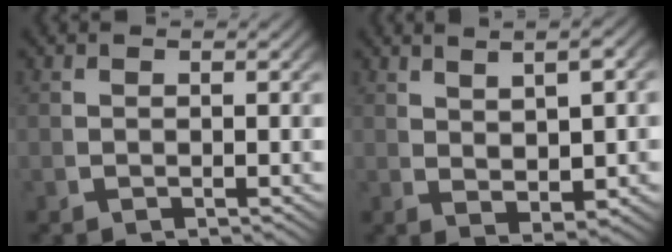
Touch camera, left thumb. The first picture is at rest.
{"total": 4.8, "force": [2.0, 1.9, 3.9], "torque": [-0.052, 0.003, 0.042]}